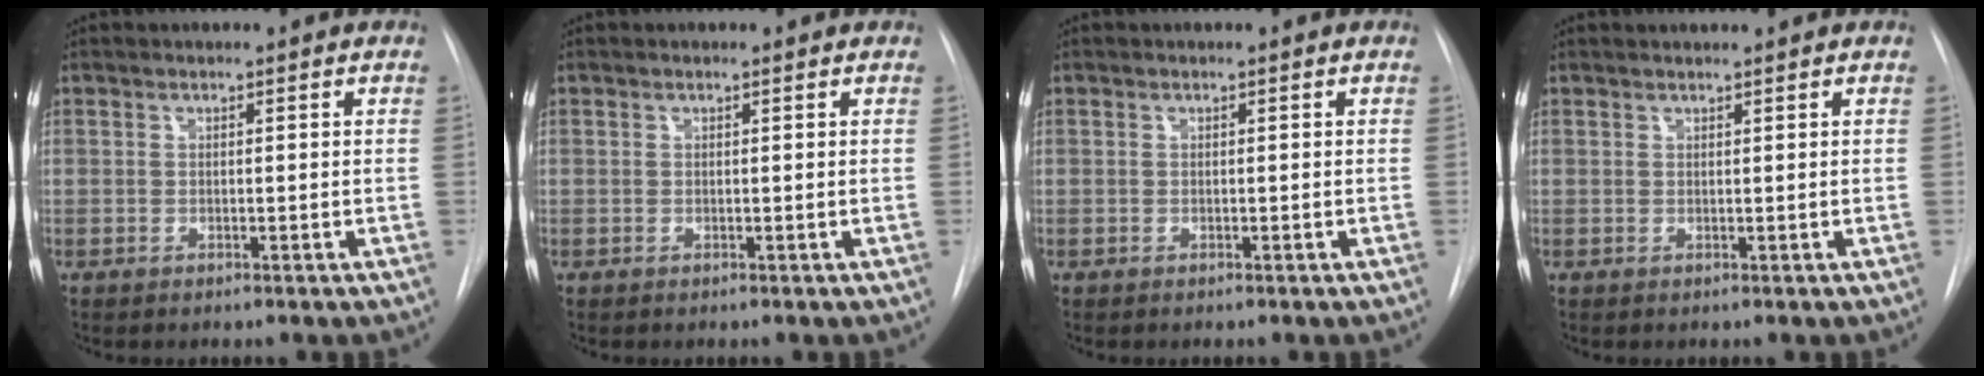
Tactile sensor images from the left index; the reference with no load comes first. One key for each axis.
{"total": 0.0}
{"total": 0.0}
{"total": 1.8, "fx": 1.7, "fy": 0.0, "fz": 0.5, "tx": -0.005, "ty": 0.016, "tz": 0.029}